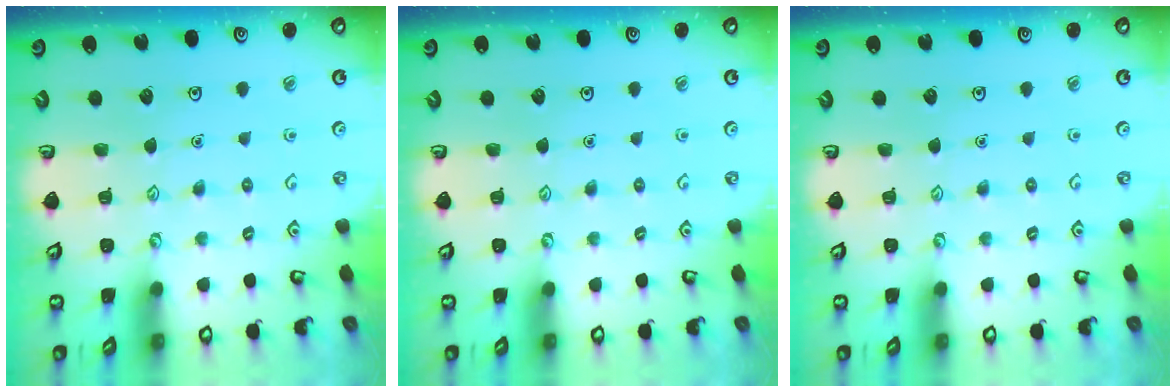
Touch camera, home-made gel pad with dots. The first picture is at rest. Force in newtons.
{"total": 0.0}
{"total": 0.0}